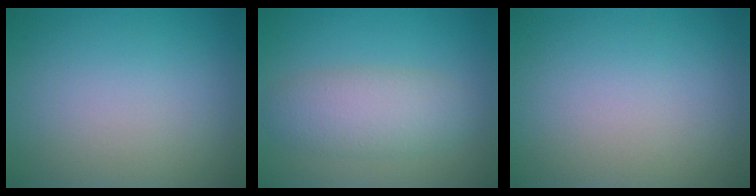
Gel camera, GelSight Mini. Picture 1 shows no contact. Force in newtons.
{"total": 4.1, "press": 4.0, "slide": 0.2}
{"total": 0.0}